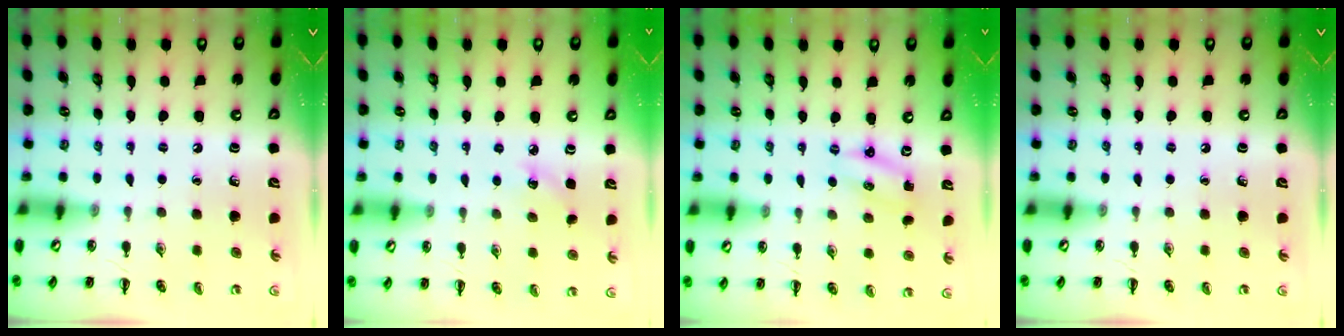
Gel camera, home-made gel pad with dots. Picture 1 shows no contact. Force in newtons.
{"total": 3.7, "press": 3.5, "slide": 1.0}
{"total": 2.1, "press": 2.1, "slide": 0.6}
{"total": 0.0}